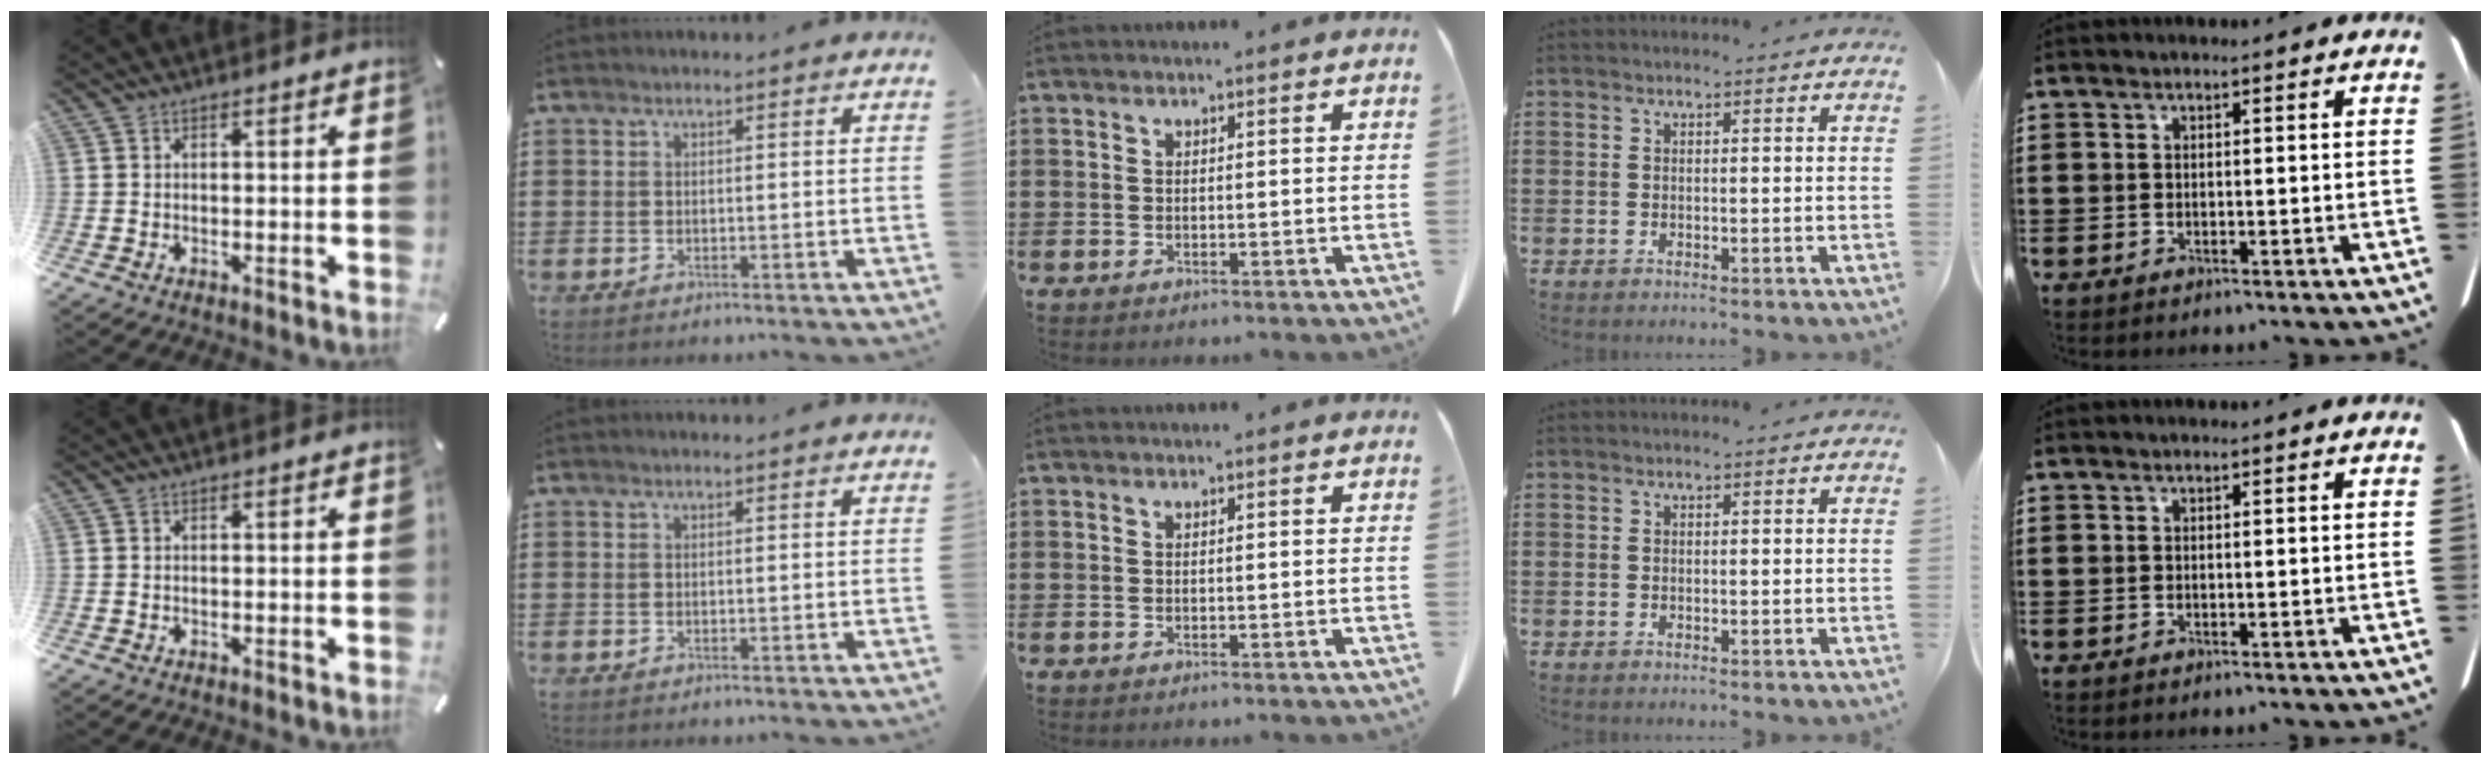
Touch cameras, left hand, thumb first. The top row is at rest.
{}